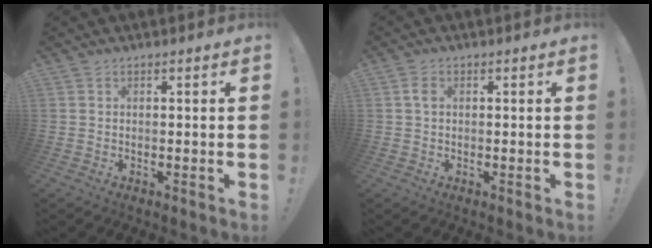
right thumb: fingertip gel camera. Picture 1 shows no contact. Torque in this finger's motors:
{"motor_torque": [-0.04, -0.06, -0.72, -0.72, 0.00]}